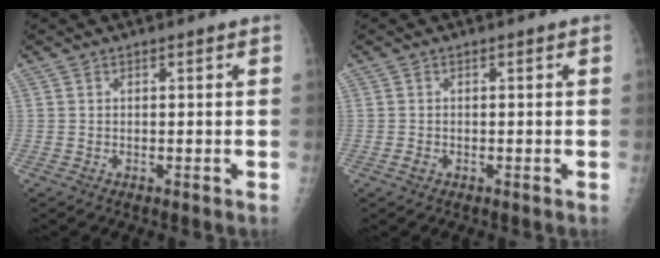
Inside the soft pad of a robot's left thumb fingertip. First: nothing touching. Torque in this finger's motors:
{"motor_torque": [-0.35, 0.16, 0.15, 0.04, -0.02]}